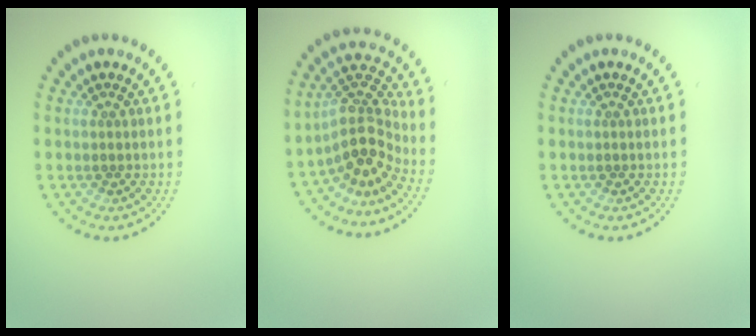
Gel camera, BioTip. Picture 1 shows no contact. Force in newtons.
{"total": 4.3, "press": 3.1, "slide": 3.0}
{"total": 0.0}